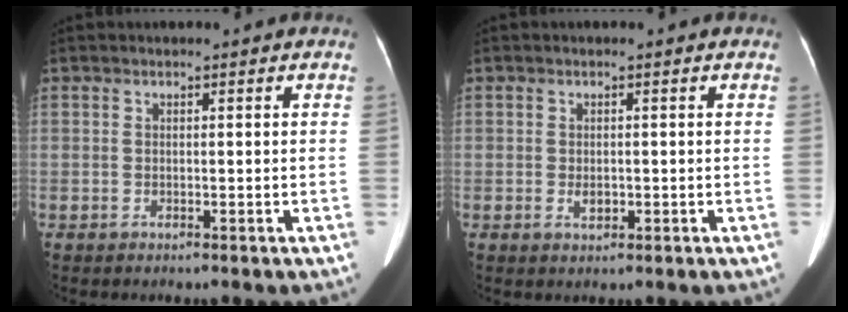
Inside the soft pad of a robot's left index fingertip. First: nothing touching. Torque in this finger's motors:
{"motor_torque": [0.02, 0.01, 0.00, 0.00]}